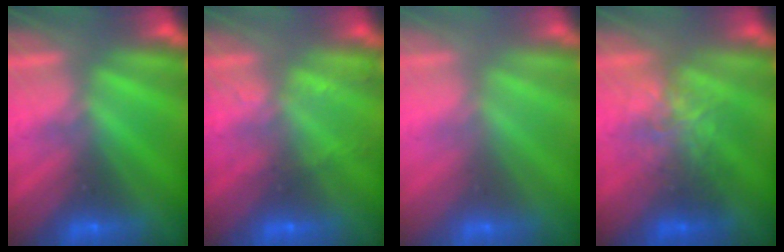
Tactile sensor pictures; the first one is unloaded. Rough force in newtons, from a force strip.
{"total": 2.1}
{"total": 2.4}
{"total": 2.4}